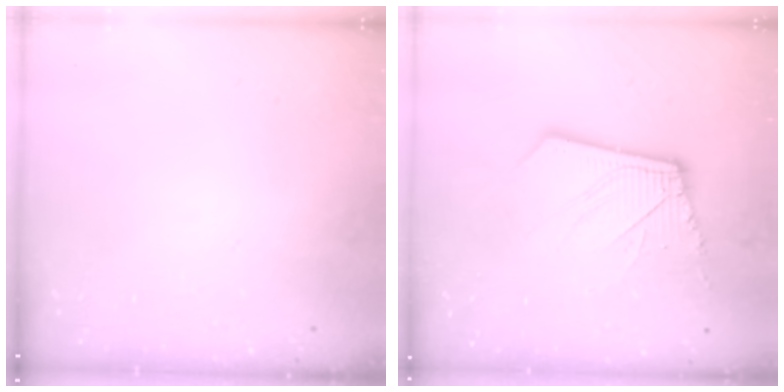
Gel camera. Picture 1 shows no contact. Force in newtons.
{"total": 12.4, "press": 12.3, "slide": 1.7}